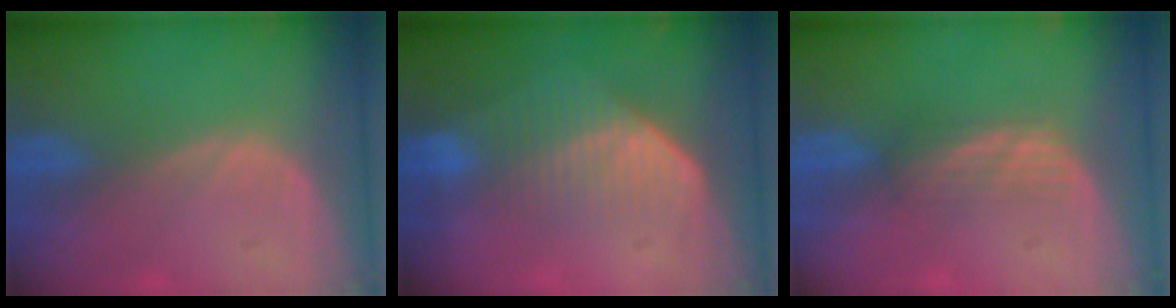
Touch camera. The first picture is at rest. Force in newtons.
{"total": 7.2, "press": 6.1, "slide": 3.8}
{"total": 3.0, "press": 2.6, "slide": 1.5}